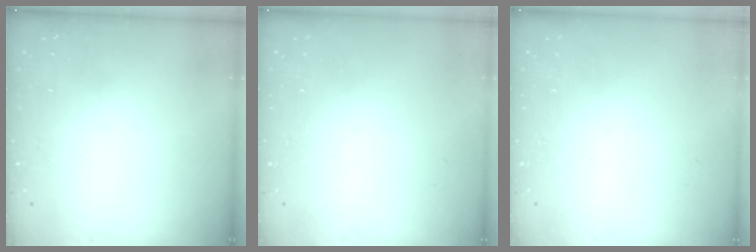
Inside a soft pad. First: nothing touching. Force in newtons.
{"total": 0.0}
{"total": 0.0}